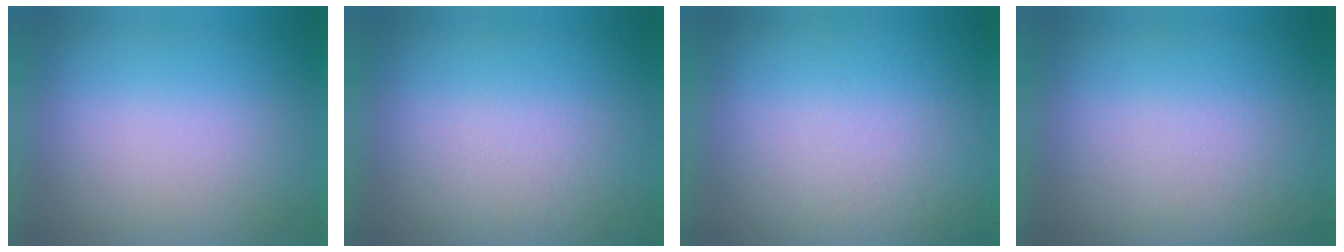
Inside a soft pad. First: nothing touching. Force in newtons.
{"total": 2.7}
{"total": 4.5}
{"total": 2.8}